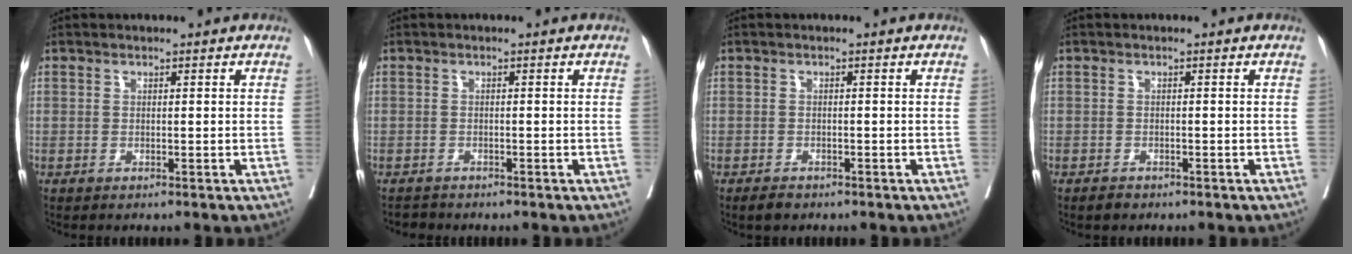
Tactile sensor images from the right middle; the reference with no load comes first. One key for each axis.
{"total": 1.4, "fx": -1.3, "fy": 0.4, "fz": -0.2, "tx": 0.001, "ty": -0.004, "tz": -0.023}
{"total": 1.8, "fx": -1.4, "fy": 0.8, "fz": 0.7, "tx": -0.015, "ty": -0.001, "tz": -0.018}
{"total": 1.2, "fx": -1.0, "fy": 0.6, "fz": 0.3, "tx": -0.008, "ty": 0.000, "tz": -0.014}